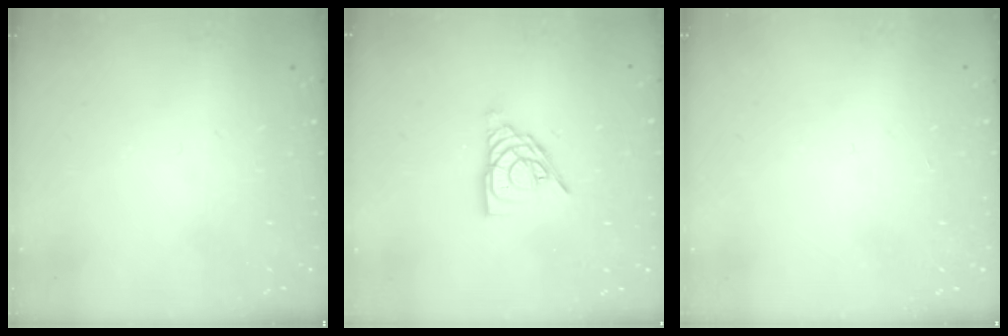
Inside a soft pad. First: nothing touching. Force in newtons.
{"total": 9.0, "press": 8.9, "slide": 1.3}
{"total": 1.0, "press": 0.9, "slide": 0.2}